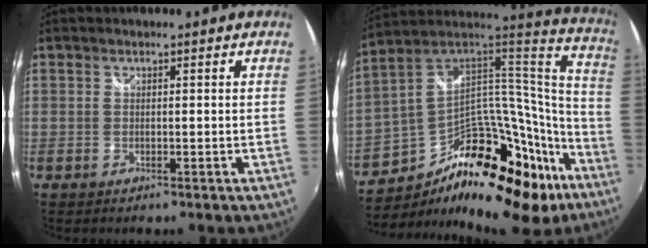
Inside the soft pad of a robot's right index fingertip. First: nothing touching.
{"total": 32.8, "force": [-15.9, 19.0, 21.5], "torque": [-0.387, 0.050, -0.228]}